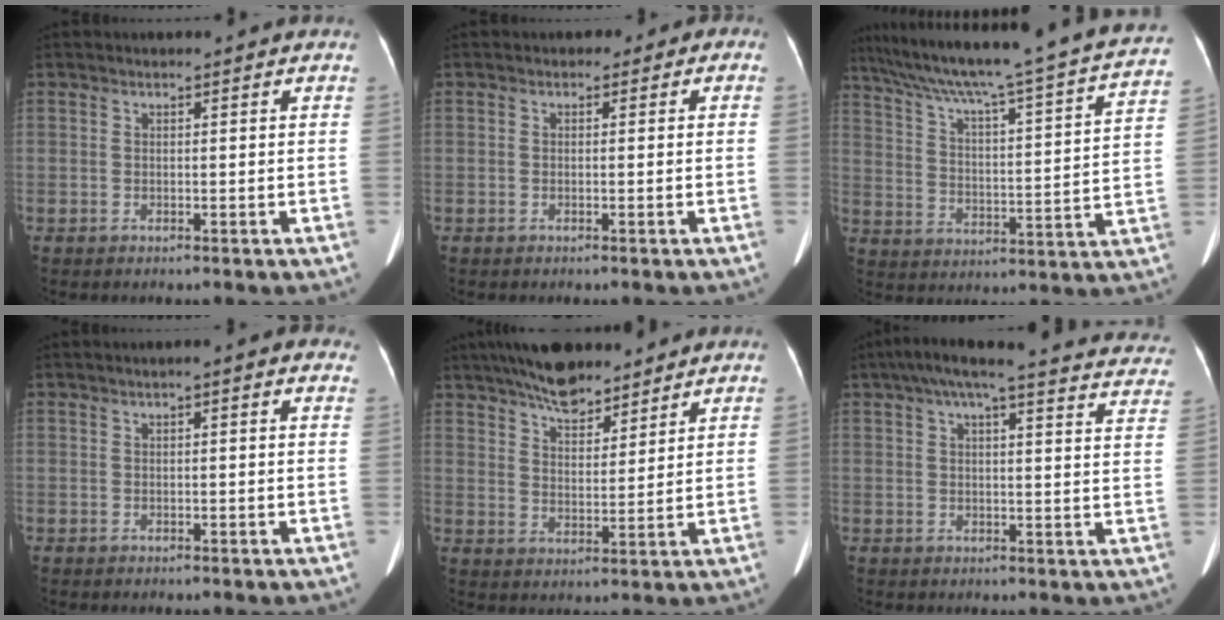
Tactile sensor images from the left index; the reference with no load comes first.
{"total": 1.1, "force": [-0.4, 1.0, 0.1], "torque": [0.006, 0.009, -0.013]}
{"total": 29.5, "force": [25.6, 0.7, 14.7], "torque": [-0.240, -0.036, 0.344]}
{"total": 2.4, "force": [1.2, 0.6, 2.0], "torque": [-0.022, 0.021, 0.013]}
{"total": 9.6, "force": [7.9, 2.9, 4.6], "torque": [-0.077, 0.014, 0.140]}
{"total": 29.3, "force": [26.0, 4.0, 13.0], "torque": [-0.198, -0.024, 0.306]}